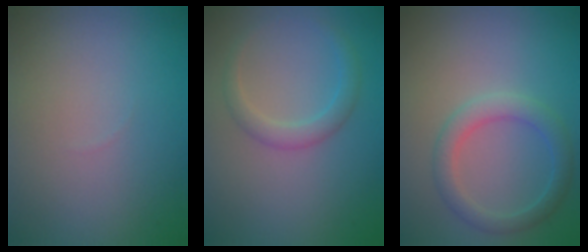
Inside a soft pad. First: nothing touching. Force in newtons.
{"total": 2.0, "press": 2.0, "slide": 0.1}
{"total": 2.7, "press": 2.7, "slide": 0.1}